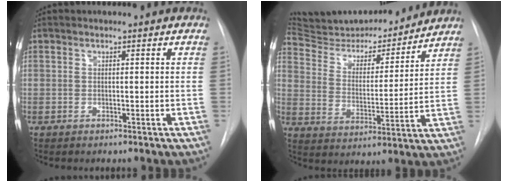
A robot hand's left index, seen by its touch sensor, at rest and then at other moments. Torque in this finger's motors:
{"motor_torque": [-0.45, -1.14, 0.05, 0.00]}